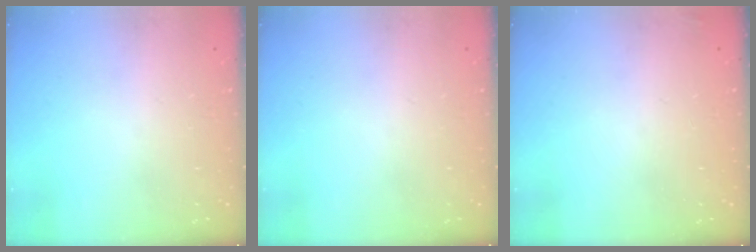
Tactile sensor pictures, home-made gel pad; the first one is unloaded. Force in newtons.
{"total": 0.0}
{"total": 2.3, "press": 2.2, "slide": 0.8}